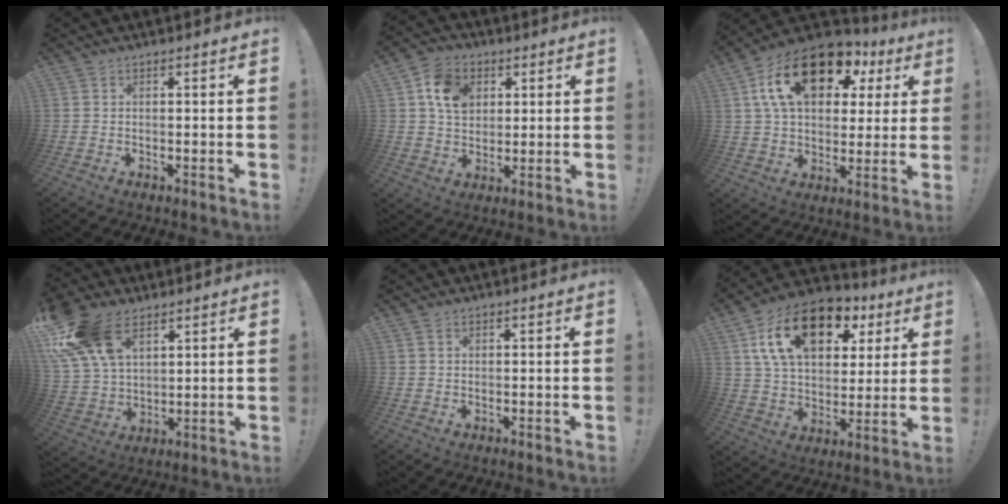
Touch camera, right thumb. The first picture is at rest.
{"total": 10.9, "force": [3.9, 8.5, 5.4], "torque": [-0.092, 0.000, 0.081]}
{"total": 20.7, "force": [9.1, 11.9, 14.3], "torque": [-0.242, -0.031, 0.159]}
{"total": 18.4, "force": [10.0, 10.8, 11.1], "torque": [-0.234, -0.047, 0.186]}
{"total": 0.7, "force": [0.4, 0.5, 0.3], "torque": [-0.005, 0.001, 0.009]}
{"total": 20.2, "force": [9.4, 12.1, 13.2], "torque": [-0.210, -0.036, 0.168]}